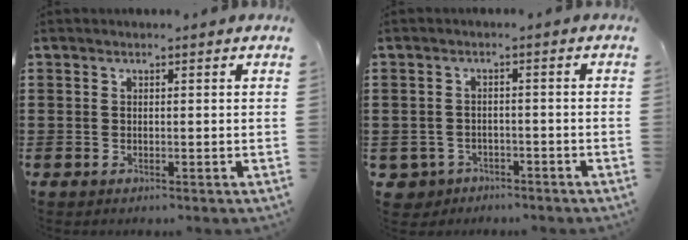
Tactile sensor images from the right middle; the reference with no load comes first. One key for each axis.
{"total": 2.6, "fx": -2.3, "fy": 1.3, "fz": -0.1, "tx": -0.015, "ty": -0.001, "tz": -0.053}